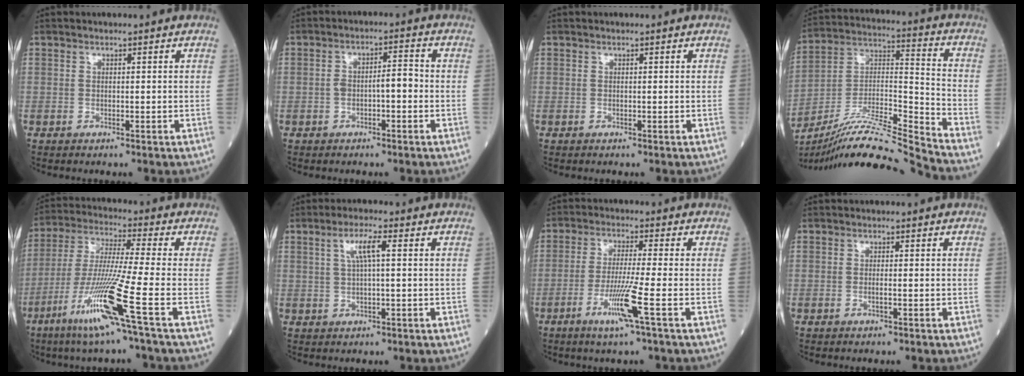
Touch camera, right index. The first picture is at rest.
{"total": 4.1, "force": [-0.8, 1.3, 3.8], "torque": [-0.068, 0.020, -0.012]}
{"total": 0.0}
{"total": 17.6, "force": [-16.2, -2.1, 6.8], "torque": [-0.130, 0.026, -0.291]}
{"total": 13.8, "force": [-6.6, -2.1, 12.0], "torque": [-0.242, -0.035, -0.131]}
{"total": 4.1, "force": [1.1, 0.3, 3.9], "torque": [-0.077, 0.009, 0.023]}
{"total": 7.3, "force": [-3.1, -1.3, 6.5], "torque": [-0.127, -0.021, -0.064]}
{"total": 0.8, "force": [-0.3, 0.0, 0.8], "torque": [-0.017, 0.000, -0.006]}